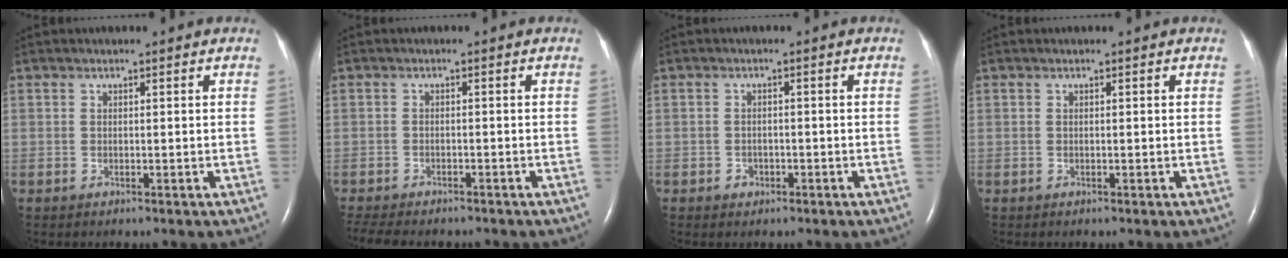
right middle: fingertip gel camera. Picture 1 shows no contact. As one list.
[{"total": 10.5, "force": [-8.8, 3.2, 4.7], "torque": [-0.089, -0.006, -0.121]}, {"total": 1.5, "force": [-0.8, 1.1, 0.5], "torque": [-0.008, 0.004, -0.010]}, {"total": 0.0}]